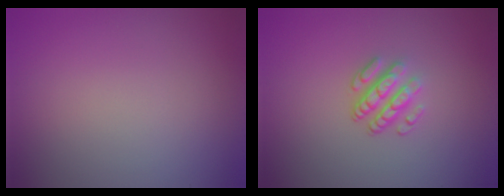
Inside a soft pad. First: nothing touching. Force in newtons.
{"total": 3.2, "press": 2.3, "slide": 2.2}